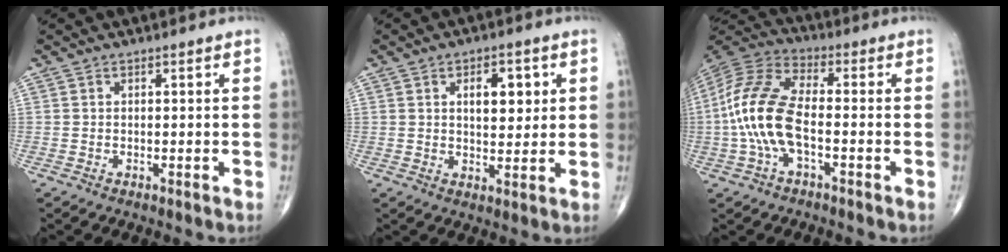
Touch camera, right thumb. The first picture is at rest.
{"total": 7.1, "force": [2.1, 3.8, 5.6], "torque": [-0.060, -0.009, 0.034]}
{"total": 14.1, "force": [-2.4, 6.4, 12.4], "torque": [-0.275, 0.034, -0.052]}